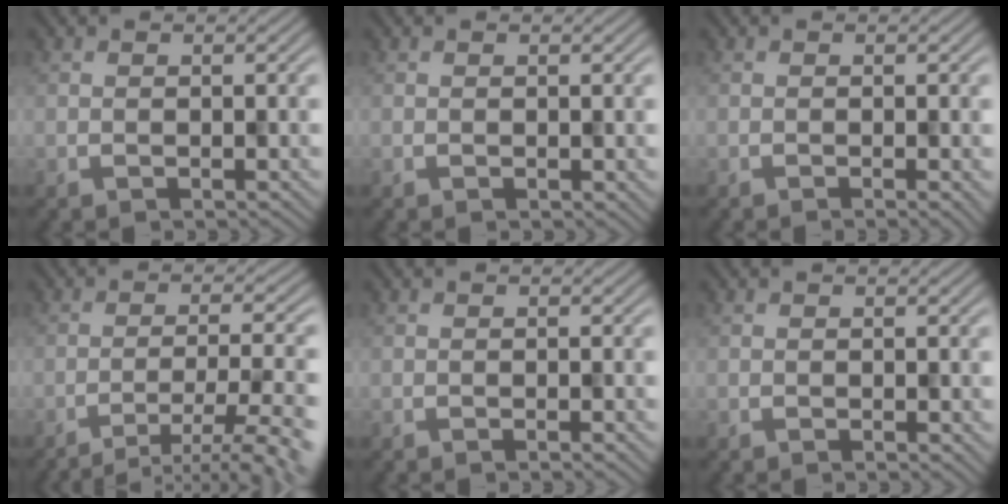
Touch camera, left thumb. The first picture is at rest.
{"total": 0.7, "force": [0.1, 0.2, 0.6], "torque": [-0.010, -0.001, 0.006]}
{"total": 1.7, "force": [-0.6, 0.3, 1.5], "torque": [-0.013, 0.001, -0.007]}
{"total": 9.6, "force": [-6.4, 1.7, 6.9], "torque": [-0.104, 0.009, -0.079]}
{"total": 0.9, "force": [-0.3, 0.1, 0.8], "torque": [-0.006, 0.003, -0.008]}
{"total": 0.8, "force": [-0.1, 0.2, 0.8], "torque": [-0.009, -0.001, 0.002]}